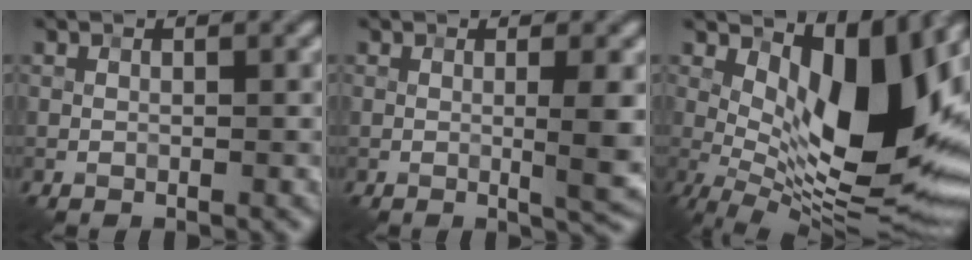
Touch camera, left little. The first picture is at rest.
{"total": 3.6, "force": [0.0, 0.6, 3.6], "torque": [-0.052, -0.006, 0.004]}
{"total": 12.8, "force": [1.6, 5.4, 11.5], "torque": [-0.166, -0.002, 0.025]}